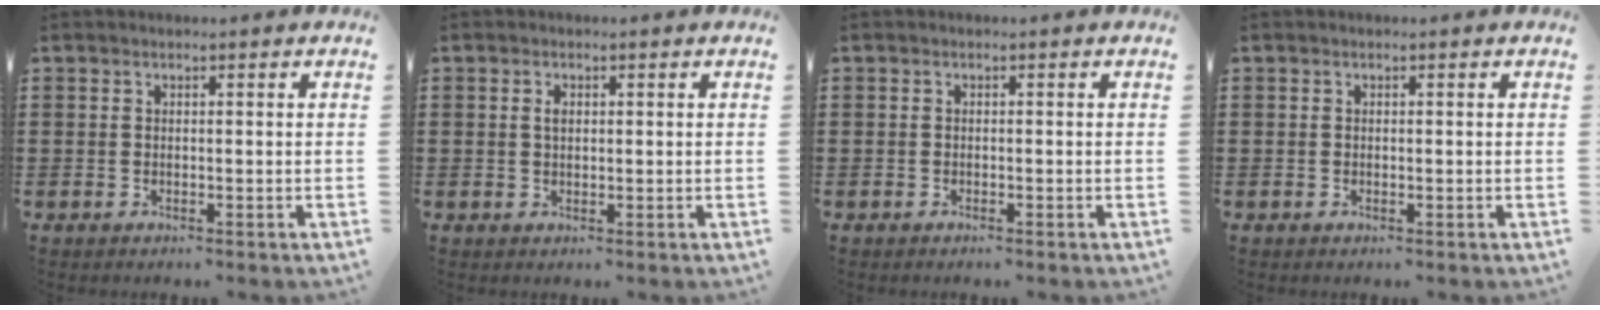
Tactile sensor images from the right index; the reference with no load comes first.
{"total": 1.3, "force": [0.3, 0.7, 1.1], "torque": [-0.023, 0.005, 0.005]}
{"total": 0.5, "force": [-0.5, -0.1, 0.2], "torque": [-0.005, -0.004, -0.009]}
{"total": 0.0}